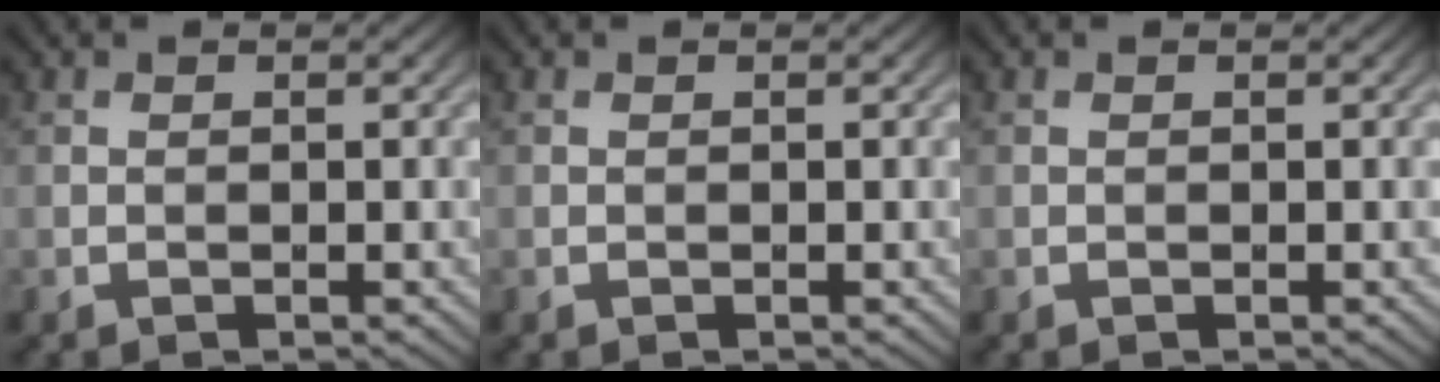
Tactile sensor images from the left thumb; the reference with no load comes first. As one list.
[{"total": 0.0}, {"total": 0.0}]